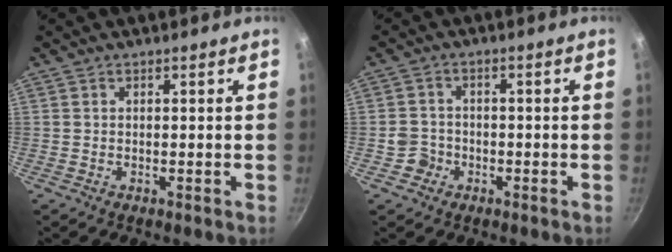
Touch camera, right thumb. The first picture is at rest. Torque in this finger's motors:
{"motor_torque": [0.06, 0.06, -0.04, 0.55, -0.04]}